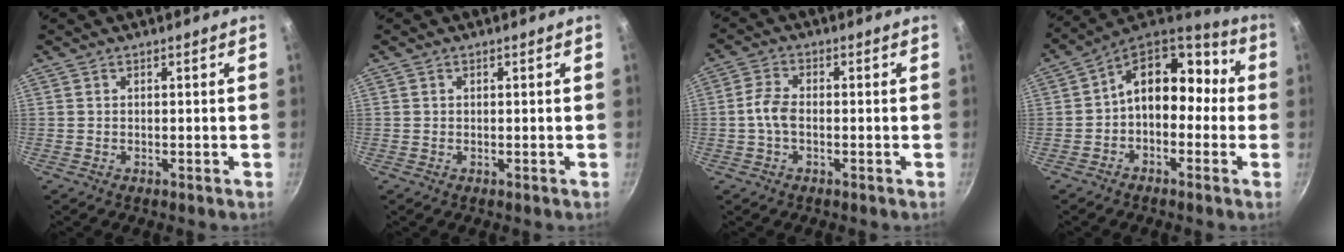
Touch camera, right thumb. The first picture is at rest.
{"total": 0.0}
{"total": 4.5, "force": [-0.8, 2.7, 3.5], "torque": [-0.073, 0.014, -0.021]}
{"total": 14.5, "force": [-0.3, 9.6, 10.9], "torque": [-0.116, 0.054, -0.024]}